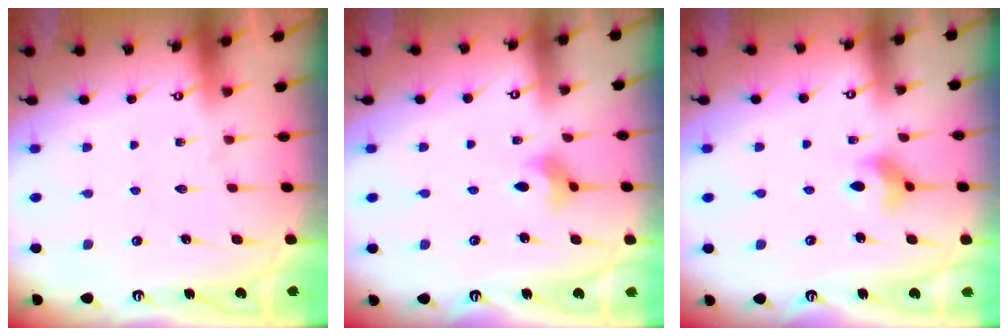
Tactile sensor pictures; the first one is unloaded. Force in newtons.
{"total": 3.3, "press": 3.2, "slide": 0.5}
{"total": 4.5, "press": 4.5, "slide": 0.7}